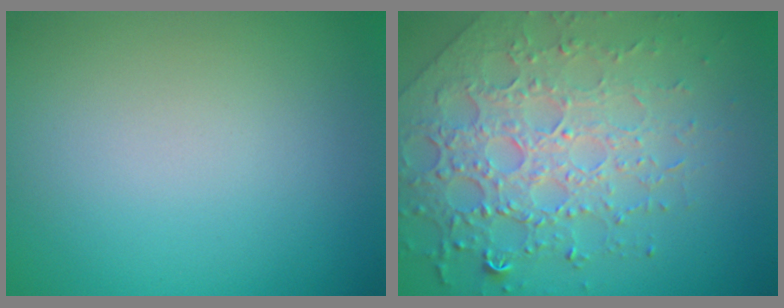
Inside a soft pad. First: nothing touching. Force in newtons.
{"total": 7.9, "press": 5.6, "slide": 5.6}